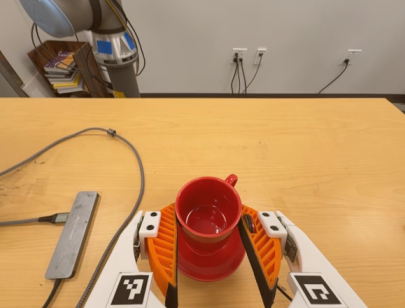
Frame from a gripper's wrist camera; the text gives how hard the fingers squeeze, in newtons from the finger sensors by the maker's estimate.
{"total": 5.3, "left": 5.5, "right": 5.2}